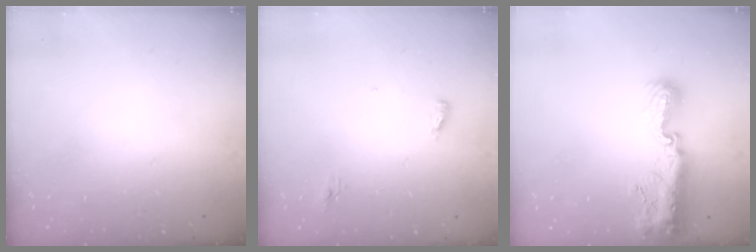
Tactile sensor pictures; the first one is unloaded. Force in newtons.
{"total": 4.7, "press": 4.5, "slide": 1.1}
{"total": 12.1, "press": 12.0, "slide": 0.9}